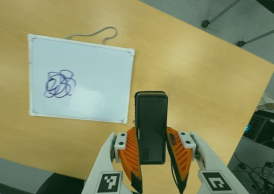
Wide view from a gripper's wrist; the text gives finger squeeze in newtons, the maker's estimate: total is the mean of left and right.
{"total": 4.7, "left": 3.4, "right": 5.9}